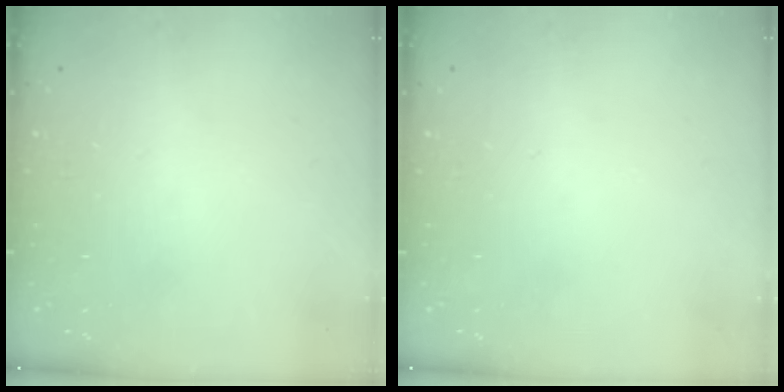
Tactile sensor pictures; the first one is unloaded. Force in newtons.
{"total": 0.0}